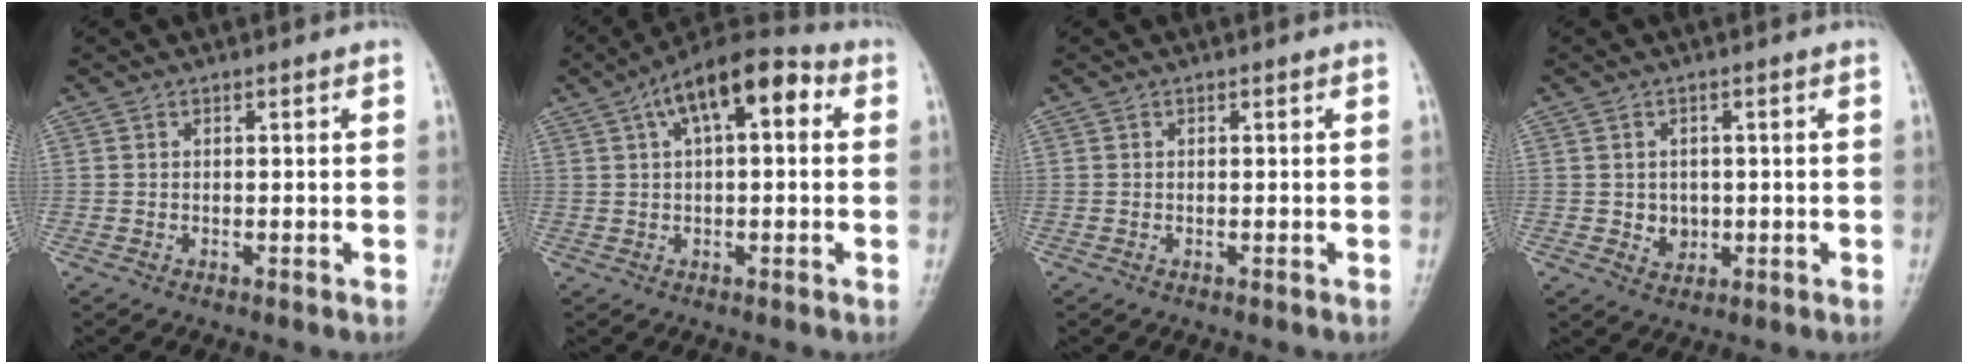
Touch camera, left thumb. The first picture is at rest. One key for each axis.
{"total": 12.9, "fx": 4.5, "fy": 5.7, "fz": 10.7, "tx": -0.152, "ty": 0.031, "tz": 0.062}
{"total": 0.0}
{"total": 3.2, "fx": -0.2, "fy": 2.9, "fz": 1.5, "tx": -0.007, "ty": 0.001, "tz": 0.004}